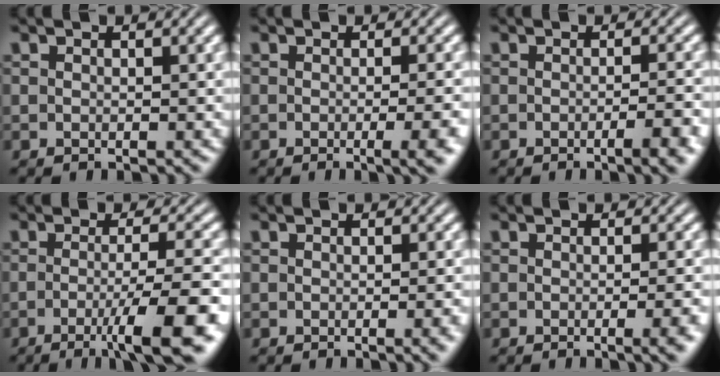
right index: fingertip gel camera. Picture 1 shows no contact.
{"total": 3.3, "force": [-1.6, -0.1, 2.9], "torque": [-0.029, -0.002, -0.024]}
{"total": 2.4, "force": [-1.4, -0.2, 1.9], "torque": [-0.023, 0.002, -0.025]}
{"total": 6.9, "force": [-3.3, 0.2, 6.1], "torque": [-0.074, -0.012, -0.044]}
{"total": 1.0, "force": [-0.6, -0.3, 0.8], "torque": [-0.013, 0.001, -0.009]}
{"total": 2.1, "force": [-1.1, -0.3, 1.8], "torque": [-0.023, 0.000, -0.017]}